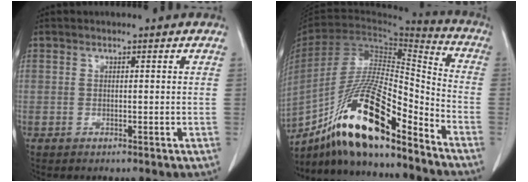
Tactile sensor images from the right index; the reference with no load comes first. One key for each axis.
{"total": 20.2, "fx": -14.0, "fy": 3.3, "fz": 14.1, "tx": -0.276, "ty": -0.008, "tz": -0.252}